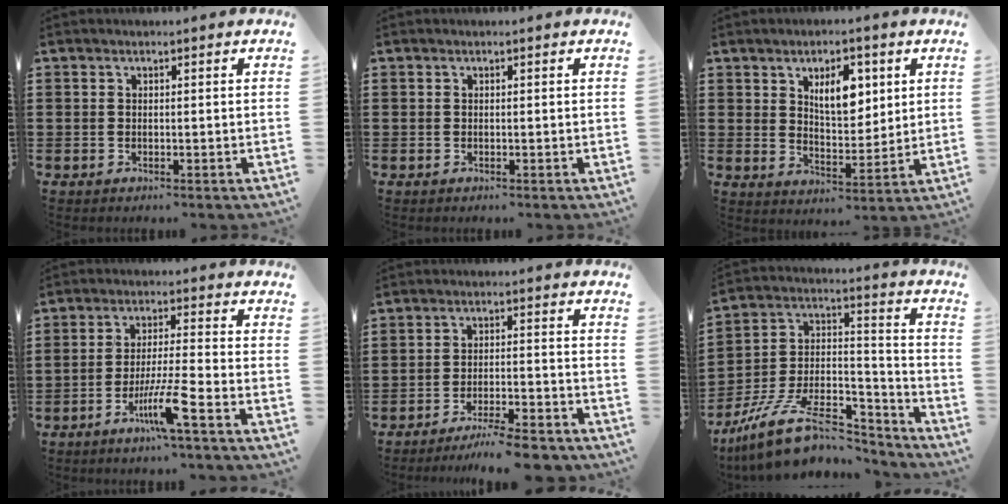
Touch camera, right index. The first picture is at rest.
{"total": 0.0}
{"total": 6.9, "force": [2.9, 3.7, 5.1], "torque": [-0.079, 0.000, 0.045]}
{"total": 7.4, "force": [-4.1, 0.0, 6.2], "torque": [-0.128, -0.012, -0.079]}
{"total": 6.0, "force": [-5.4, 0.0, 2.6], "torque": [-0.049, -0.008, -0.104]}
{"total": 13.1, "force": [-10.0, 5.1, 6.9], "torque": [-0.127, 0.034, -0.180]}